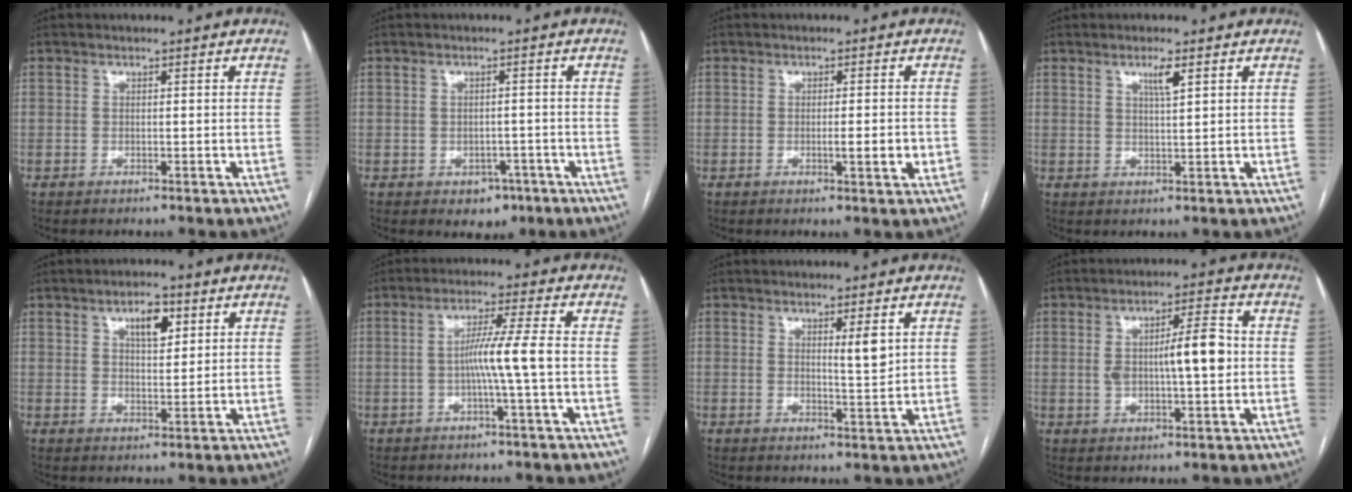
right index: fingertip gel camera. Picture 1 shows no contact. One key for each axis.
{"total": 3.0, "fx": -1.5, "fy": 2.4, "fz": 1.2, "tx": -0.006, "ty": 0.006, "tz": -0.011}
{"total": 3.2, "fx": -0.7, "fy": 0.3, "fz": 3.1, "tx": -0.048, "ty": -0.003, "tz": -0.009}
{"total": 2.7, "fx": 1.5, "fy": 0.0, "fz": 2.3, "tx": -0.043, "ty": -0.004, "tz": 0.026}
{"total": 4.9, "fx": 2.3, "fy": 1.9, "fz": 3.8, "tx": -0.063, "ty": 0.003, "tz": 0.039}
{"total": 6.2, "fx": -0.9, "fy": -1.3, "fz": 6.0, "tx": -0.104, "ty": 0.008, "tz": -0.016}
{"total": 3.5, "fx": 1.4, "fy": 0.3, "fz": 3.2, "tx": -0.050, "ty": -0.009, "tz": 0.022}
{"total": 8.5, "fx": 0.5, "fy": 1.8, "fz": 8.2, "tx": -0.136, "ty": 0.015, "tz": 0.011}